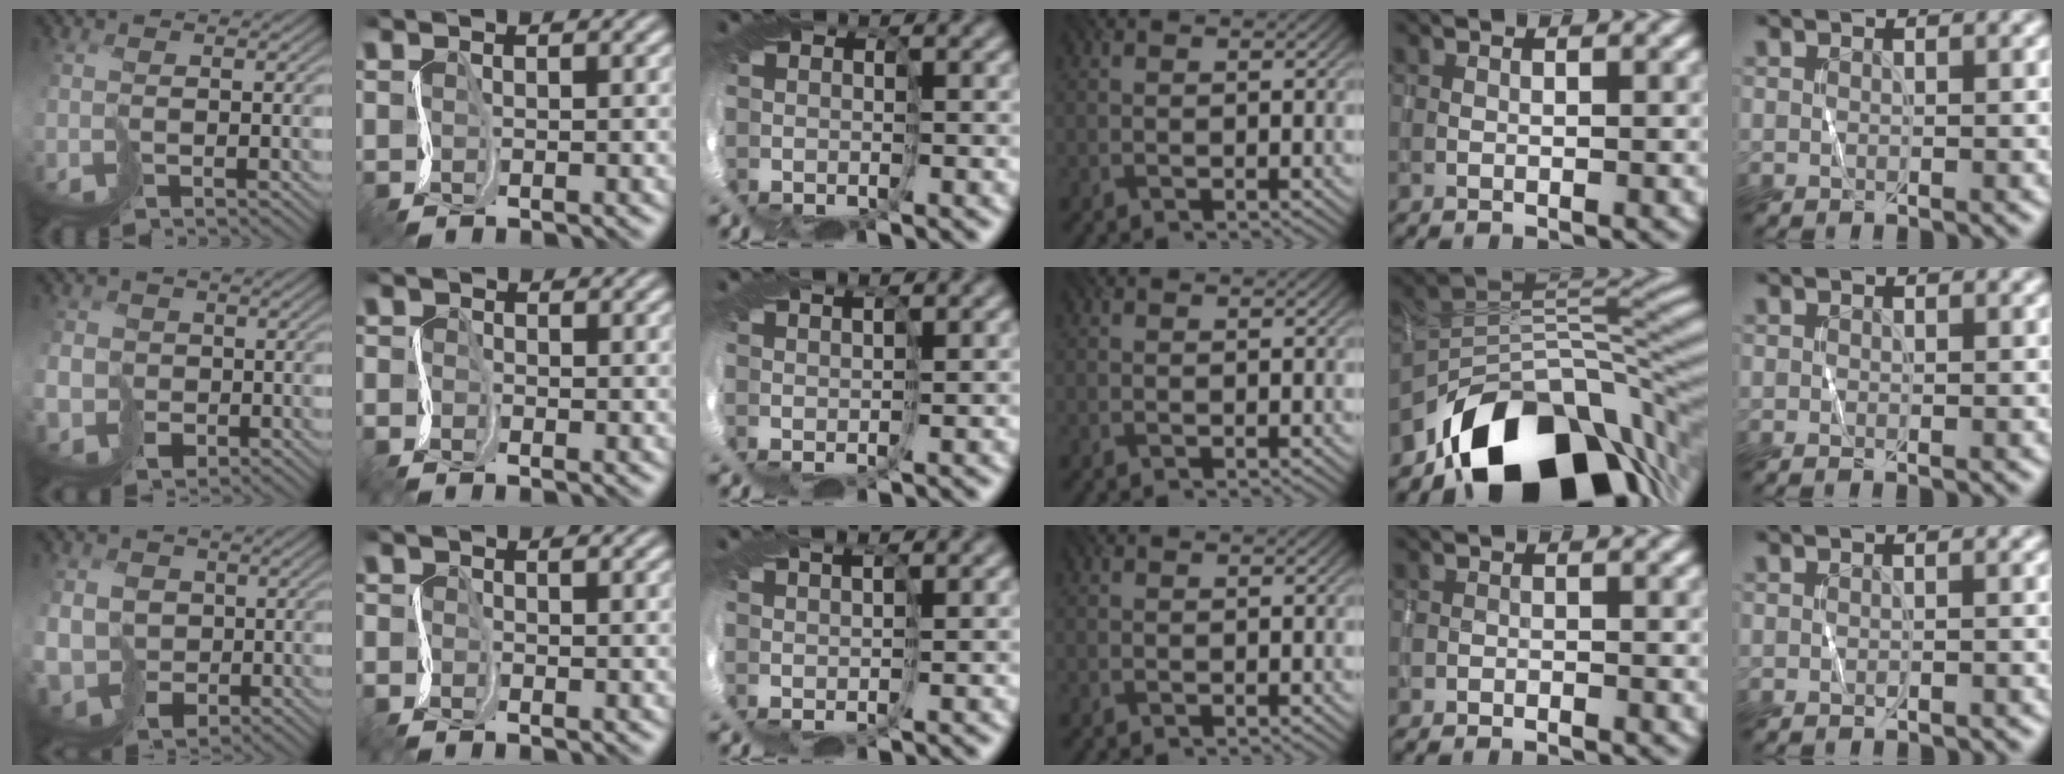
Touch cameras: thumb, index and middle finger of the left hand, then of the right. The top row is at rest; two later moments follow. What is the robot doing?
{"motion": "cut", "object": "wrapping paper"}